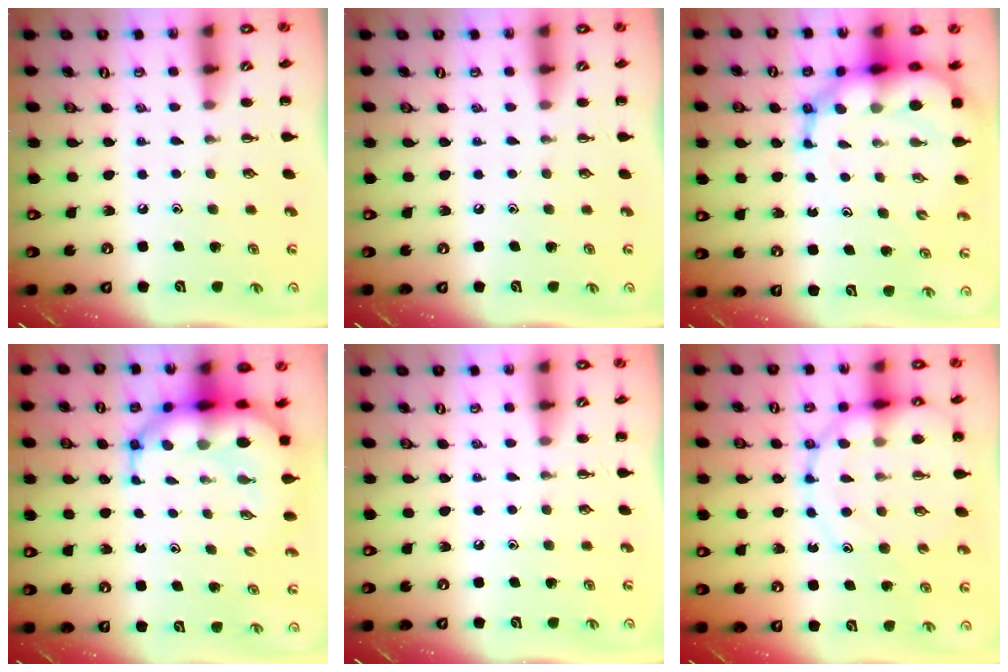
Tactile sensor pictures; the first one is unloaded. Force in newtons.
{"total": 0.0}
{"total": 12.9, "press": 12.3, "slide": 3.9}
{"total": 12.0, "press": 11.5, "slide": 3.5}
{"total": 0.0}
{"total": 15.0, "press": 14.7, "slide": 2.6}